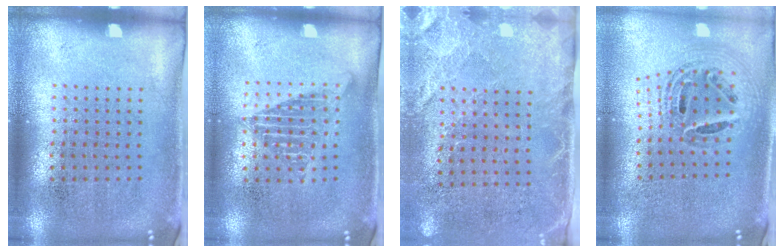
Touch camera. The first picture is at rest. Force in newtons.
{"total": 1.3, "press": 1.2, "slide": 0.6}
{"total": 2.7, "press": 2.3, "slide": 1.5}
{"total": 1.3, "press": 1.2, "slide": 0.5}